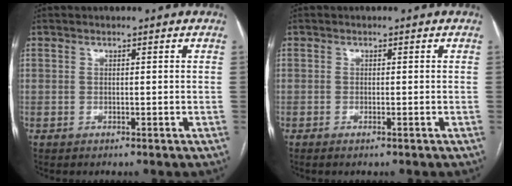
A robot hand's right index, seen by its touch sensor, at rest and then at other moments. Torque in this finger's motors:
{"motor_torque": [0.13, 0.13, -0.04, 0.01]}